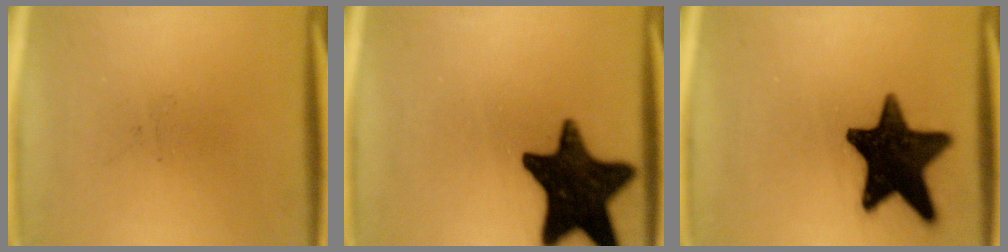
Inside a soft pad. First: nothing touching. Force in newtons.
{"total": 18.1}
{"total": 16.7}